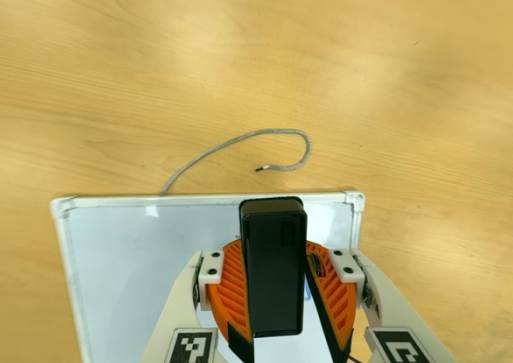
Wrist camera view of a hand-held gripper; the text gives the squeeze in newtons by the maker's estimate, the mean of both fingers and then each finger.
{"total": 9.3, "left": 10.9, "right": 7.6}